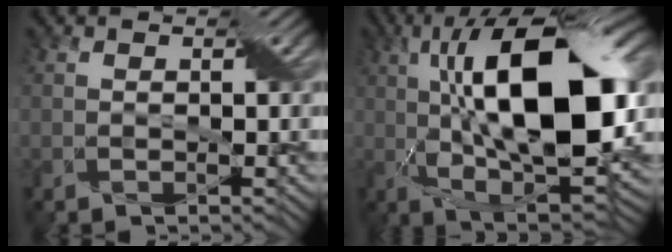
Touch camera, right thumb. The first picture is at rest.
{"total": 18.9, "force": [2.4, 7.9, 17.1], "torque": [-0.282, 0.022, 0.026]}